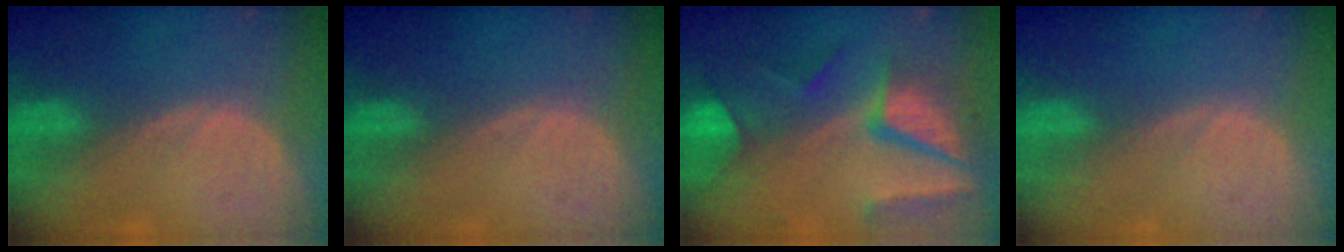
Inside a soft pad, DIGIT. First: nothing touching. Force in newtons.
{"total": 0.0}
{"total": 10.9, "press": 9.0, "slide": 6.1}
{"total": 0.0}